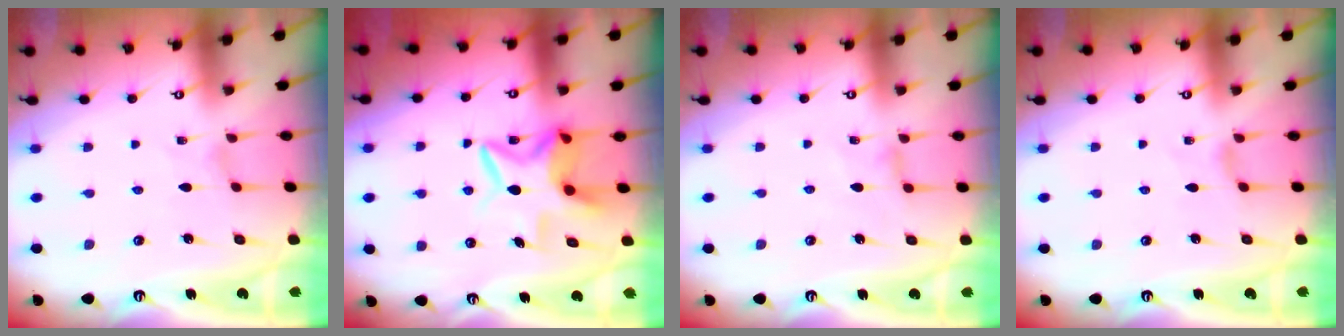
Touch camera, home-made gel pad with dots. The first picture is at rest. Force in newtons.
{"total": 9.1, "press": 9.0, "slide": 1.5}
{"total": 1.3, "press": 1.3, "slide": 0.4}
{"total": 1.2, "press": 1.2, "slide": 0.4}